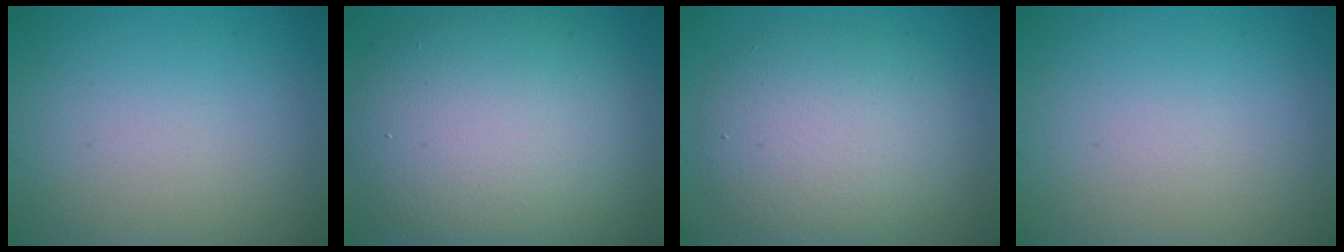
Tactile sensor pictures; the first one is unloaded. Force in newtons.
{"total": 11.4, "press": 11.4, "slide": 0.8}
{"total": 6.5, "press": 6.5, "slide": 0.3}
{"total": 0.0}